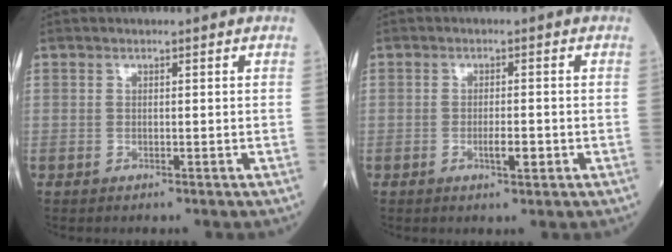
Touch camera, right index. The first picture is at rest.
{"total": 2.5, "force": [-0.9, 0.5, 2.3], "torque": [-0.040, -0.001, -0.013]}